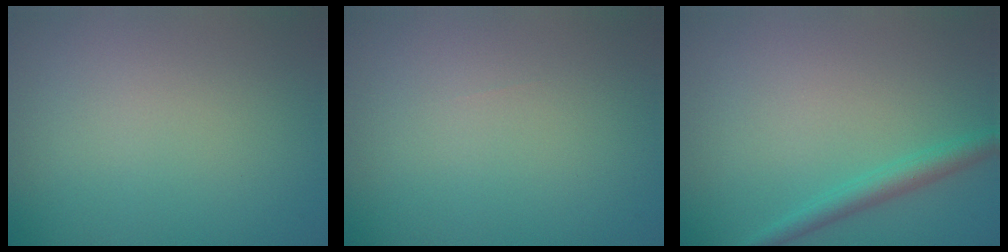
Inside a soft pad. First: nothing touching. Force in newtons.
{"total": 0.0}
{"total": 2.2, "press": 2.2, "slide": 0.1}